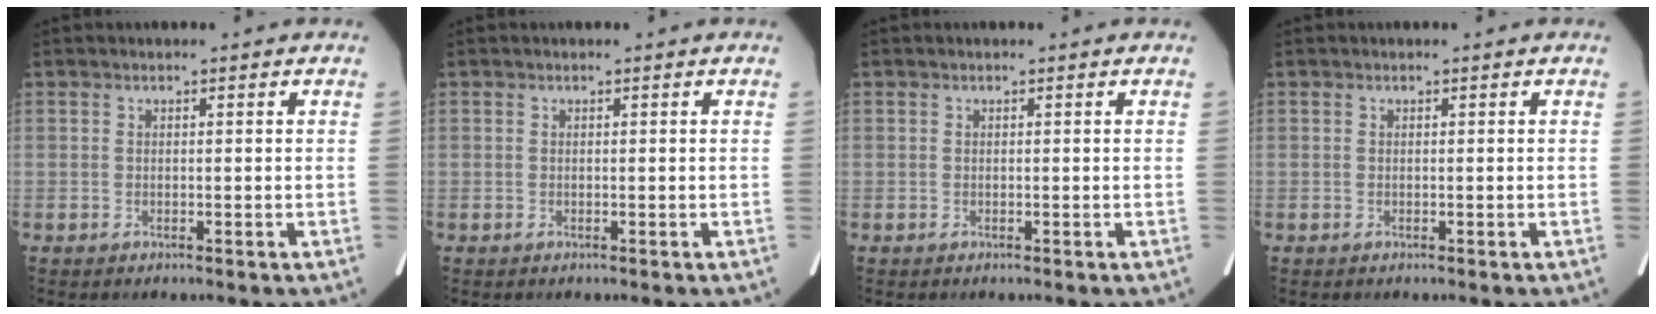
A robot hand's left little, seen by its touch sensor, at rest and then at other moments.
{"total": 0.0}
{"total": 0.0}
{"total": 0.0}